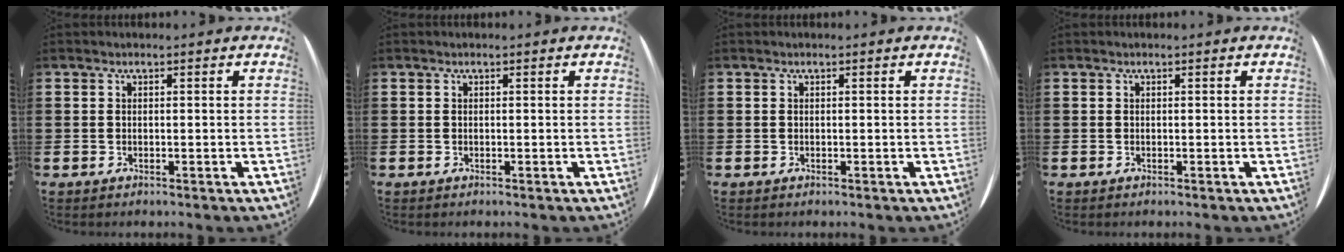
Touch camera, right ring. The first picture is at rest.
{"total": 0.0}
{"total": 0.0}
{"total": 0.0}